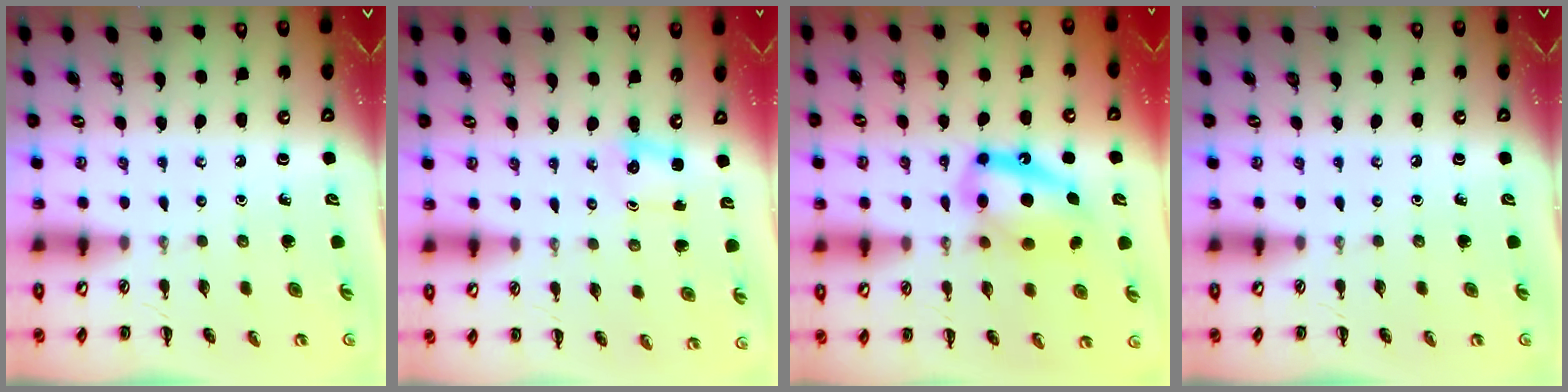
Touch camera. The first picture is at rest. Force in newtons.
{"total": 1.8, "press": 1.7, "slide": 0.6}
{"total": 12.9, "press": 12.4, "slide": 3.5}
{"total": 0.0}